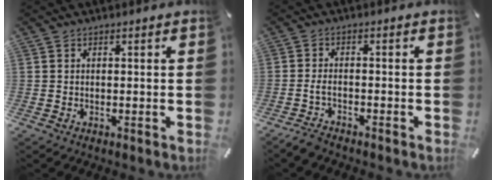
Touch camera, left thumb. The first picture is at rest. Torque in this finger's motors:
{"motor_torque": [0.50, 0.48, 0.07, 0.06, 0.00]}